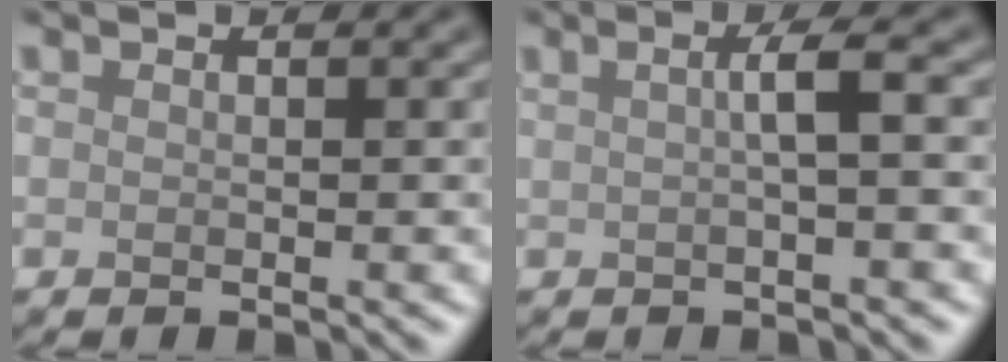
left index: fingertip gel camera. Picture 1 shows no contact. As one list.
[{"total": 2.7, "force": [0.3, 0.5, 2.6], "torque": [-0.042, 0.009, 0.001]}]